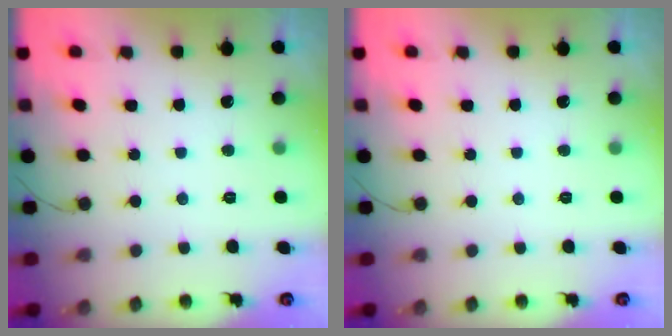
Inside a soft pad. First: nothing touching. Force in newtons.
{"total": 0.0}